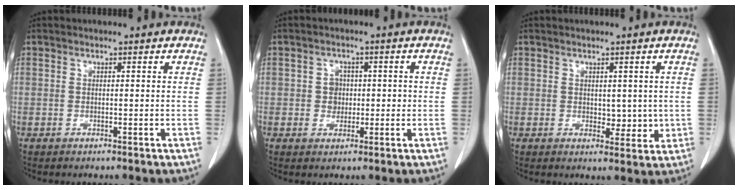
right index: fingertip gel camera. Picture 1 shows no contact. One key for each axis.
{"total": 3.0, "fx": 0.0, "fy": 2.7, "fz": 1.2, "tx": -0.011, "ty": 0.009, "tz": 0.001}
{"total": 3.8, "fx": 0.3, "fy": 2.3, "fz": 3.0, "tx": -0.029, "ty": -0.008, "tz": 0.011}